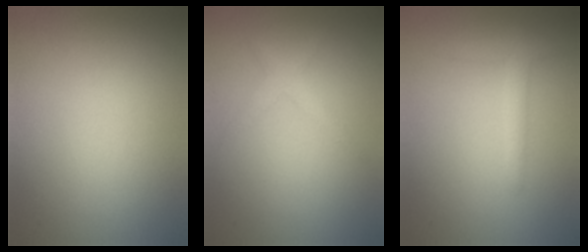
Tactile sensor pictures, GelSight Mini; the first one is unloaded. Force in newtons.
{"total": 1.7, "press": 1.7, "slide": 0.1}
{"total": 1.9, "press": 1.9, "slide": 0.2}